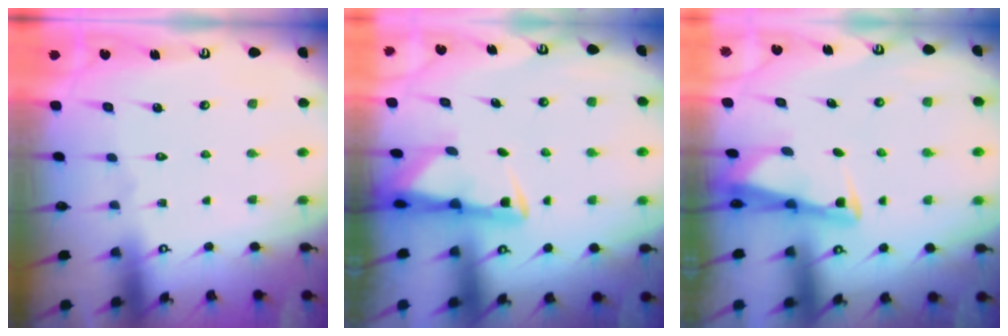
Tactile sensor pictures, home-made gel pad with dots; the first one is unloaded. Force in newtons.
{"total": 2.8, "press": 2.8, "slide": 0.6}
{"total": 2.7, "press": 2.7, "slide": 0.3}